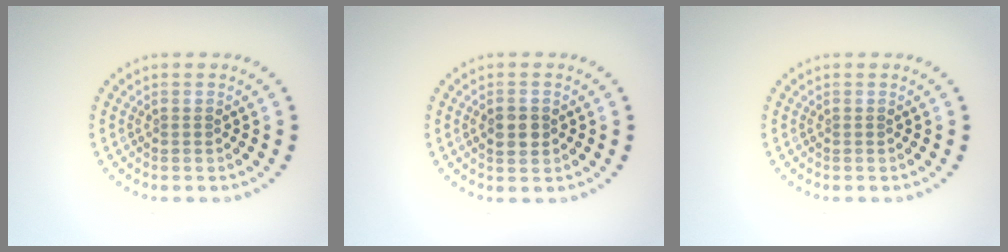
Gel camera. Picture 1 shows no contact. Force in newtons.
{"total": 2.5, "press": 2.5, "slide": 0.1}
{"total": 0.0}